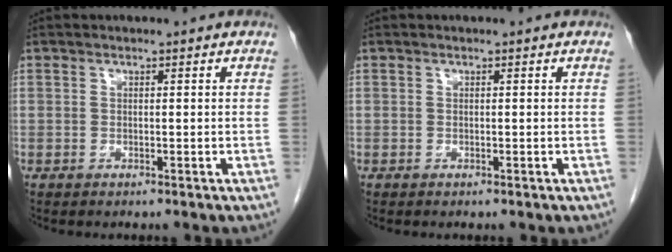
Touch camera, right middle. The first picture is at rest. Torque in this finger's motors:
{"motor_torque": [0.16, -0.20, -0.01, 0.01]}